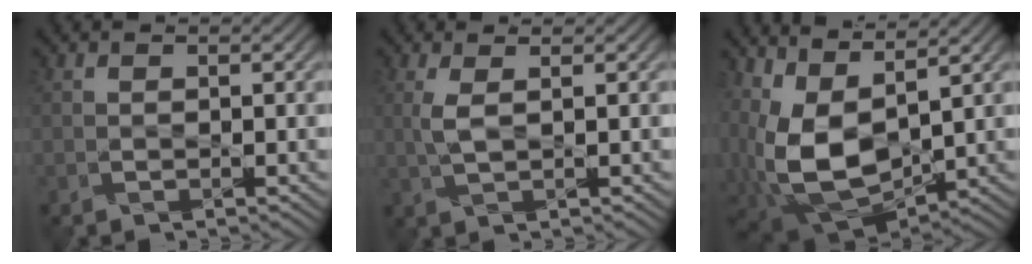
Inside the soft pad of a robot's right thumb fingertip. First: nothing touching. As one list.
[{"total": 2.3, "force": [0.8, 0.4, 2.1], "torque": [-0.058, 0.006, 0.017]}, {"total": 13.7, "force": [1.7, 6.6, 11.9], "torque": [-0.256, -0.002, 0.054]}]